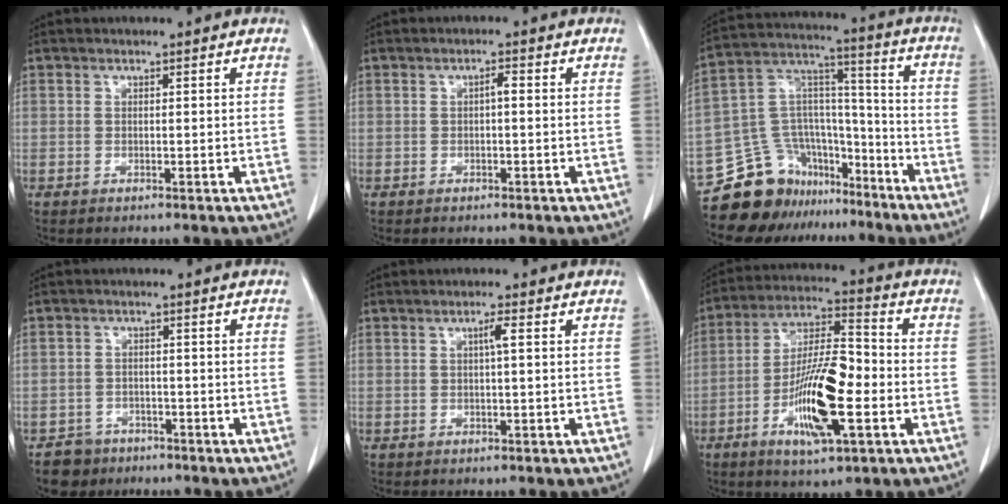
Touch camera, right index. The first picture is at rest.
{"total": 1.2, "force": [0.0, 0.2, 1.2], "torque": [-0.020, 0.003, -0.001]}
{"total": 15.5, "force": [-12.6, 8.4, 3.5], "torque": [-0.057, 0.083, -0.217]}
{"total": 3.9, "force": [-2.6, 2.9, -0.4], "torque": [0.011, 0.012, -0.043]}
{"total": 1.6, "force": [0.3, -0.2, 1.6], "torque": [-0.030, 0.003, 0.004]}
{"total": 14.5, "force": [-4.3, 3.1, 13.4], "torque": [-0.252, -0.001, -0.076]}